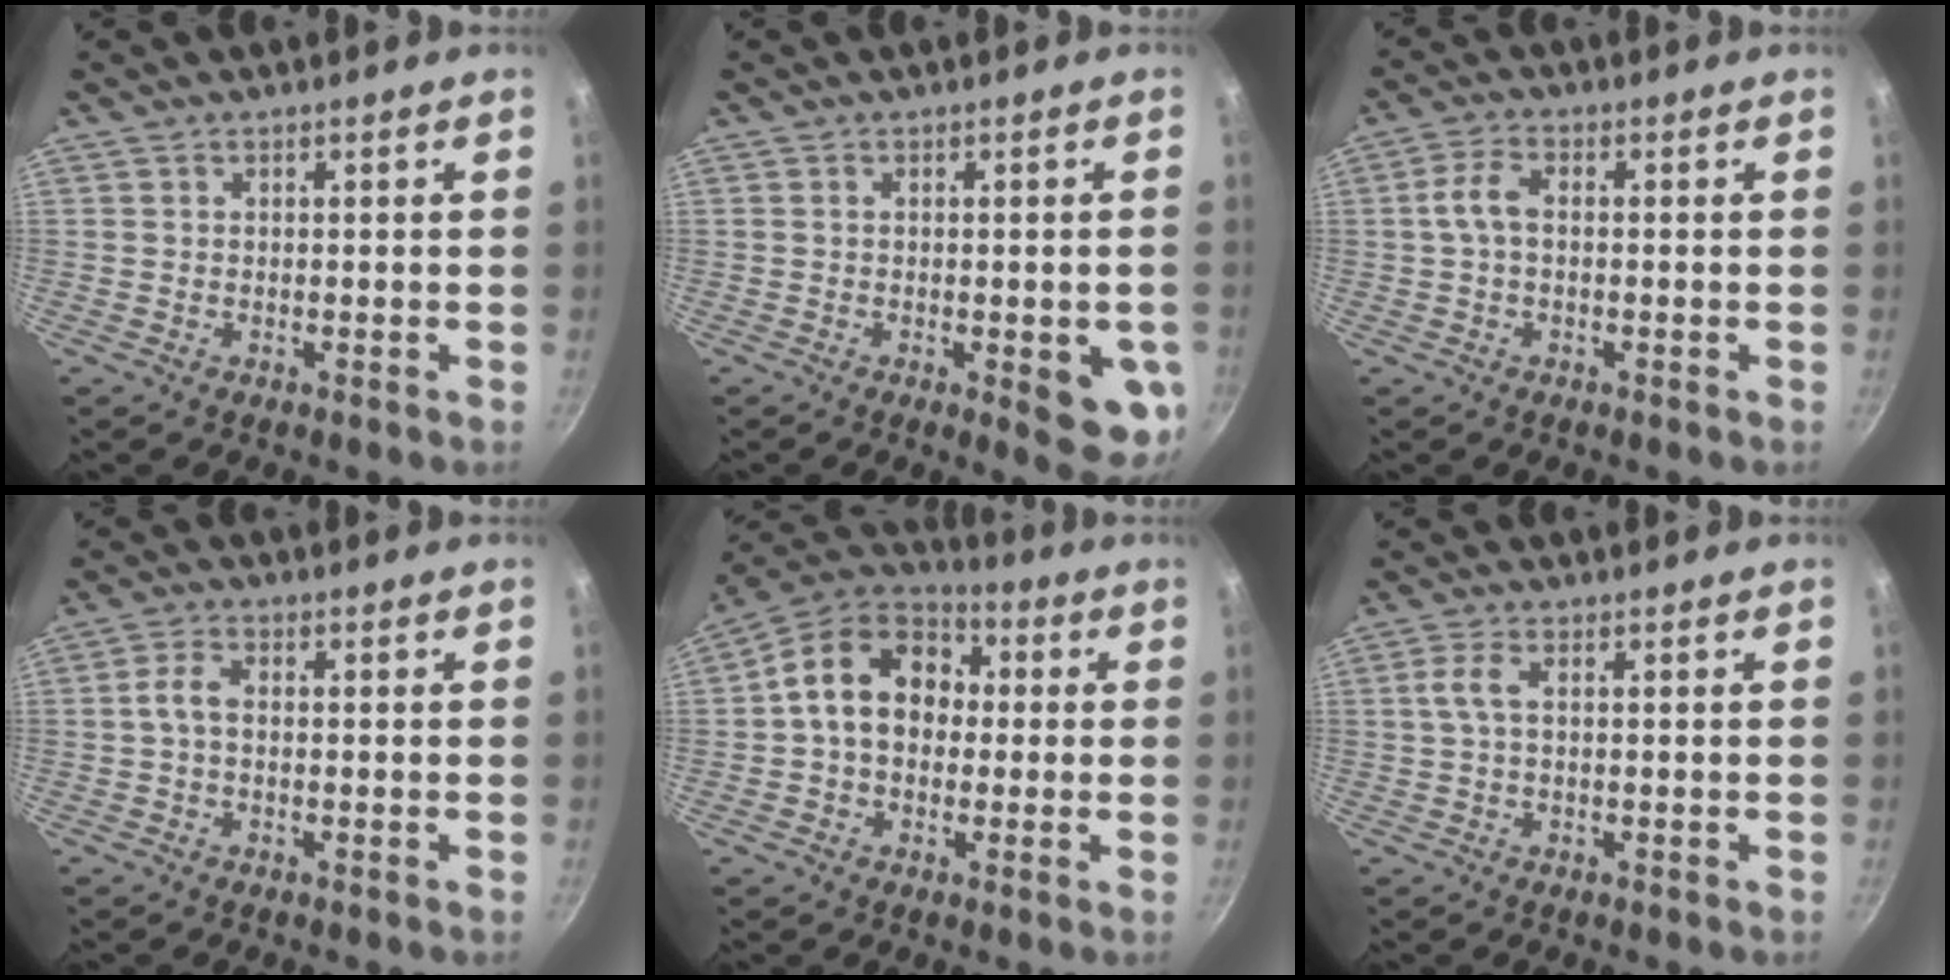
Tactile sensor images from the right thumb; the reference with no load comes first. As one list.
[{"total": 8.7, "force": [-2.1, 2.8, 8.0], "torque": [-0.073, -0.001, -0.022]}, {"total": 4.5, "force": [-0.1, 2.5, 3.7], "torque": [-0.081, 0.019, -0.008]}, {"total": 3.4, "force": [-0.4, 1.7, 3.0], "torque": [-0.070, 0.016, -0.014]}, {"total": 14.3, "force": [1.2, 10.8, 9.4], "torque": [-0.119, 0.034, -0.001]}, {"total": 3.2, "force": [0.1, 1.1, 3.0], "torque": [-0.076, 0.010, 0.001]}]